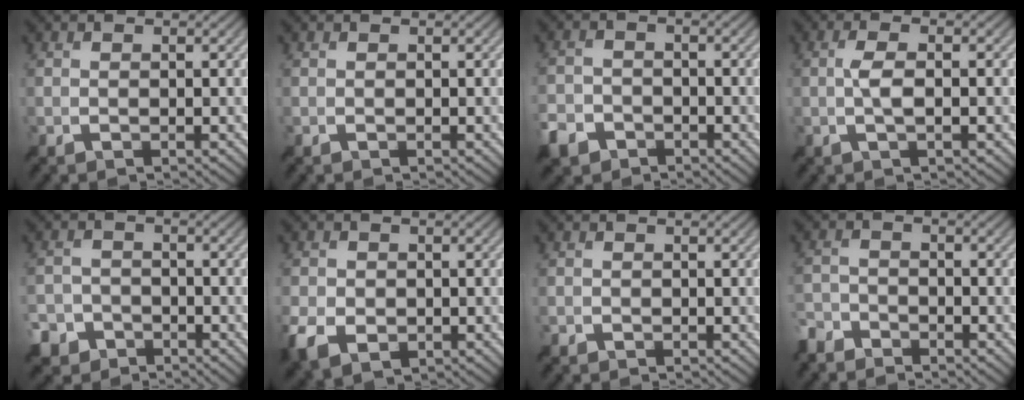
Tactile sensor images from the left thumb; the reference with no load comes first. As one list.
[{"total": 0.0}, {"total": 4.2, "force": [-3.0, 2.6, 1.4], "torque": [-0.039, -0.006, -0.067]}, {"total": 3.5, "force": [-0.3, 0.7, 3.4], "torque": [-0.074, 0.004, -0.010]}, {"total": 5.0, "force": [-3.5, 3.4, 1.2], "torque": [-0.023, -0.005, -0.067]}, {"total": 5.5, "force": [-2.0, 4.0, 3.2], "torque": [-0.081, -0.017, -0.042]}, {"total": 0.7, "force": [-0.5, 0.5, 0.0], "torque": [0.001, -0.003, -0.012]}, {"total": 3.4, "force": [-3.2, 1.2, 0.6], "torque": [-0.014, -0.006, -0.079]}]